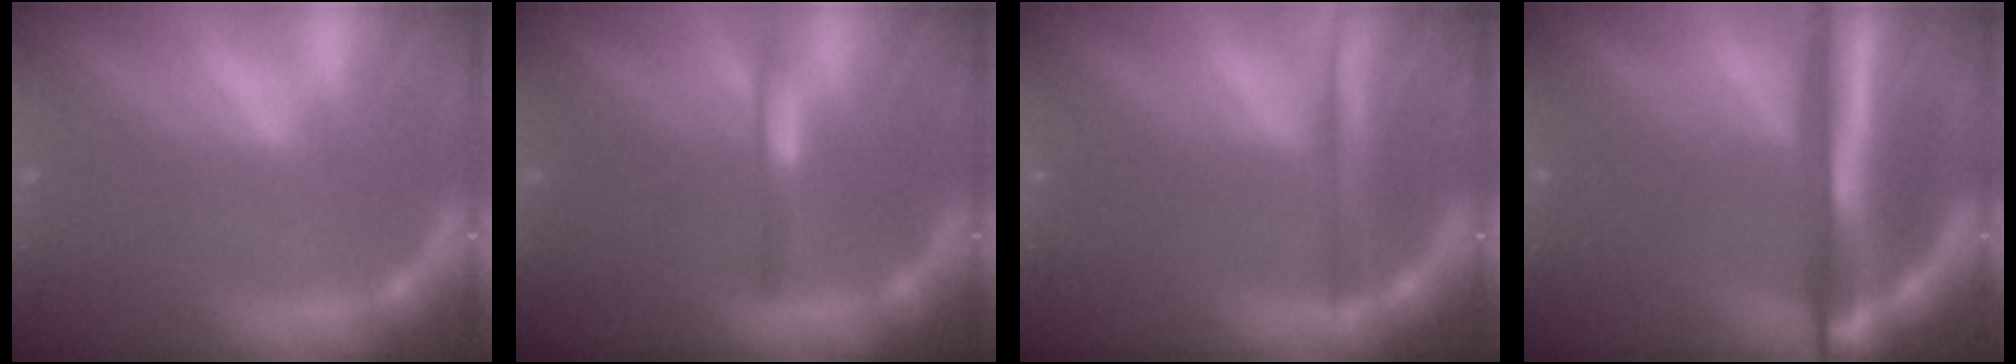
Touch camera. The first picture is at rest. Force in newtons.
{"total": 1.9}
{"total": 3.5}
{"total": 9.4}